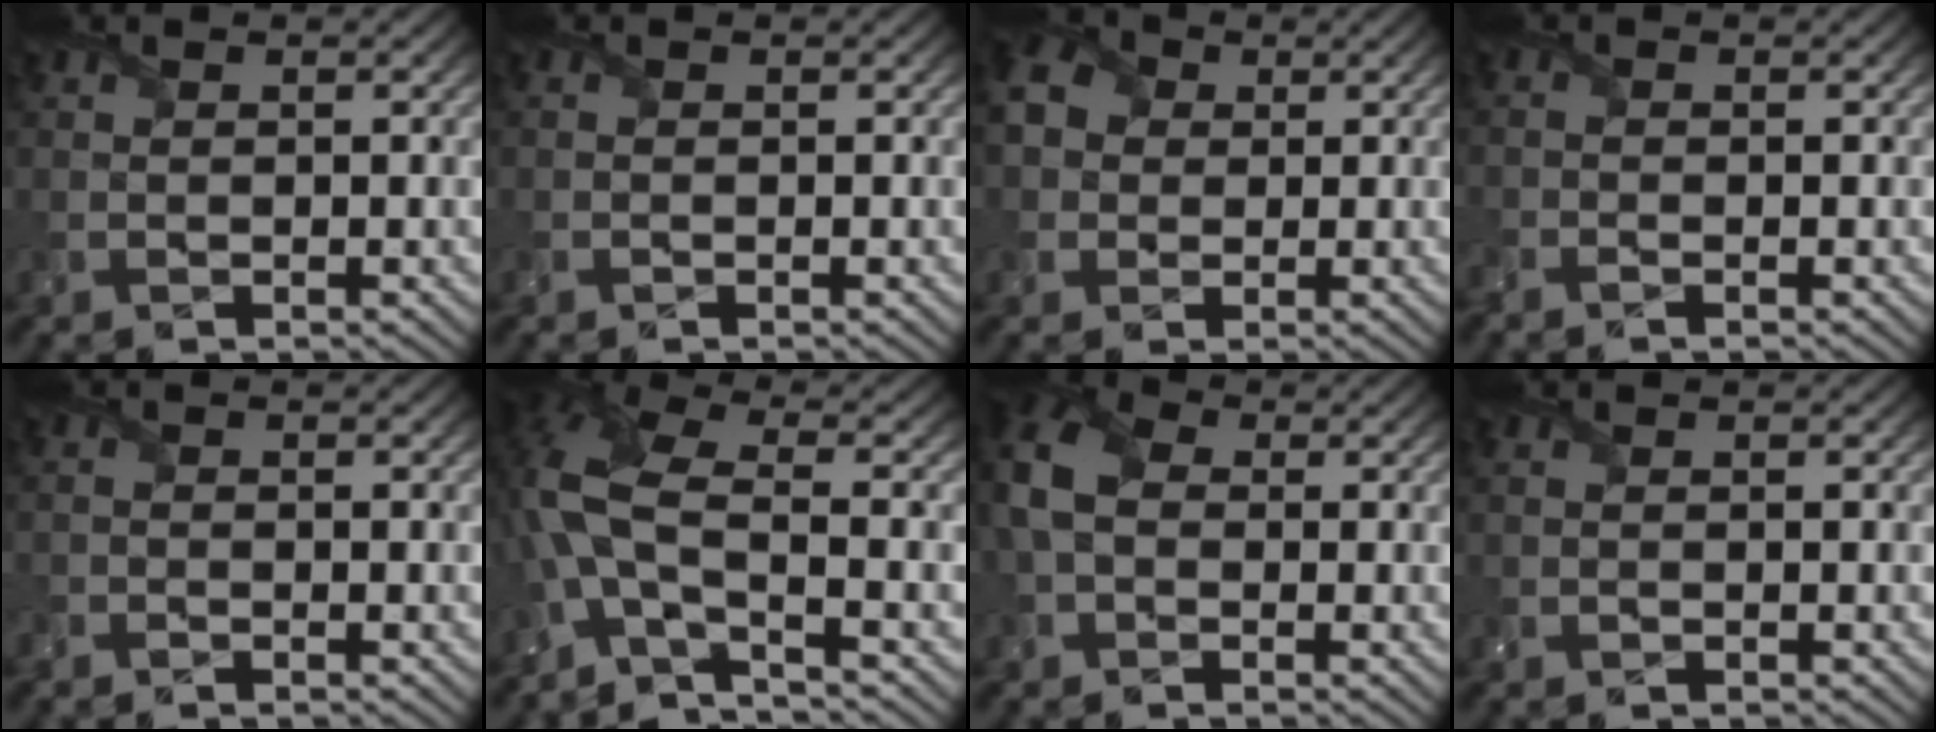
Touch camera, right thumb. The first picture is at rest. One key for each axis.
{"total": 0.0}
{"total": 5.4, "fx": 0.7, "fy": 4.7, "fz": 2.5, "tx": -0.072, "ty": 0.010, "tz": 0.006}
{"total": 1.3, "fx": -1.2, "fy": 0.2, "fz": 0.6, "tx": -0.018, "ty": -0.009, "tz": -0.030}
{"total": 0.9, "fx": -0.9, "fy": 0.1, "fz": 0.2, "tx": -0.007, "ty": -0.005, "tz": -0.020}
{"total": 8.8, "fx": -2.5, "fy": 3.1, "fz": 7.9, "tx": -0.182, "ty": 0.006, "tz": -0.073}
{"total": 6.9, "fx": 0.1, "fy": 5.1, "fz": 4.7, "tx": -0.130, "ty": 0.009, "tz": -0.006}
{"total": 0.0}